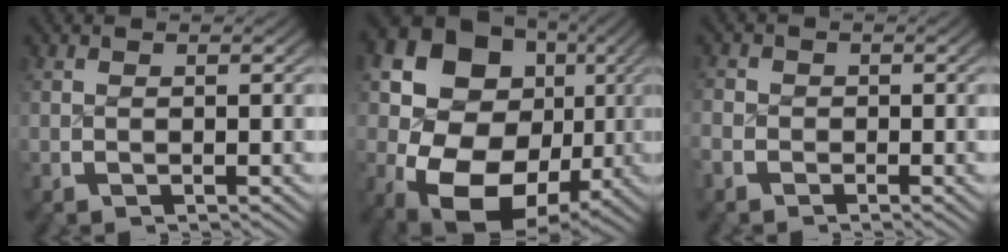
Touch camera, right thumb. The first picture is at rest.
{"total": 18.8, "force": [-1.7, 14.5, 11.8], "torque": [-0.247, -0.055, -0.017]}
{"total": 1.9, "force": [-1.1, 1.6, 0.1], "torque": [-0.010, 0.001, -0.027]}